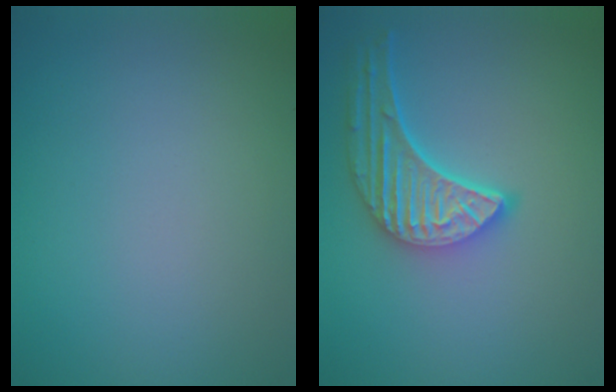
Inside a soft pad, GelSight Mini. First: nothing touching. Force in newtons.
{"total": 5.5, "press": 4.4, "slide": 3.3}